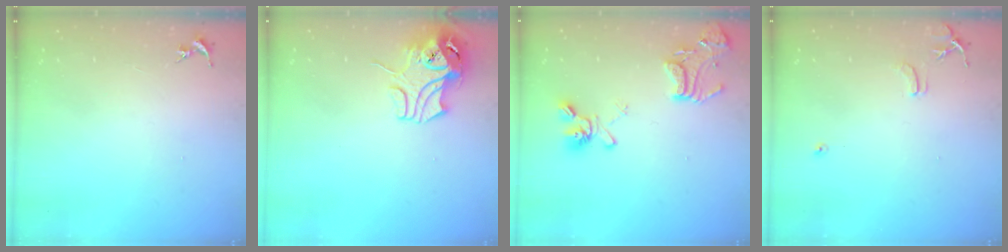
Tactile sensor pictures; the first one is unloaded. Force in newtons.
{"total": 10.3, "press": 10.2, "slide": 1.6}
{"total": 15.8, "press": 15.7, "slide": 1.9}
{"total": 7.9, "press": 7.9, "slide": 0.7}